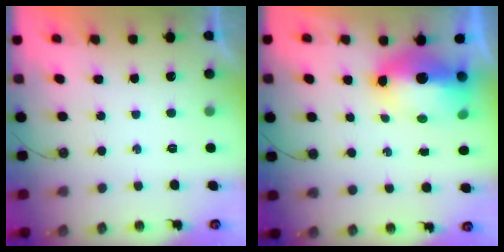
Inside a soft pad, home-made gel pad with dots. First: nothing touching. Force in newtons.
{"total": 11.0, "press": 10.9, "slide": 1.1}